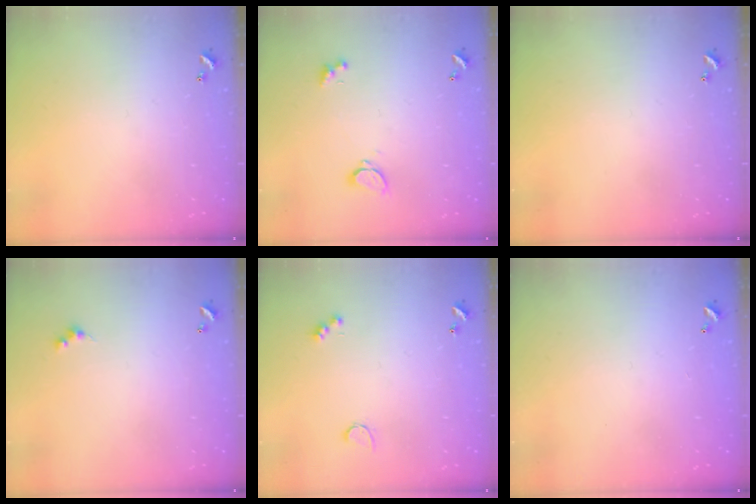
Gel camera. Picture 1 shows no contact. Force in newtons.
{"total": 2.1, "press": 1.8, "slide": 1.0}
{"total": 0.0}
{"total": 1.5, "press": 1.4, "slide": 0.3}
{"total": 2.6, "press": 2.5, "slide": 0.5}
{"total": 2.9, "press": 2.9, "slide": 0.1}